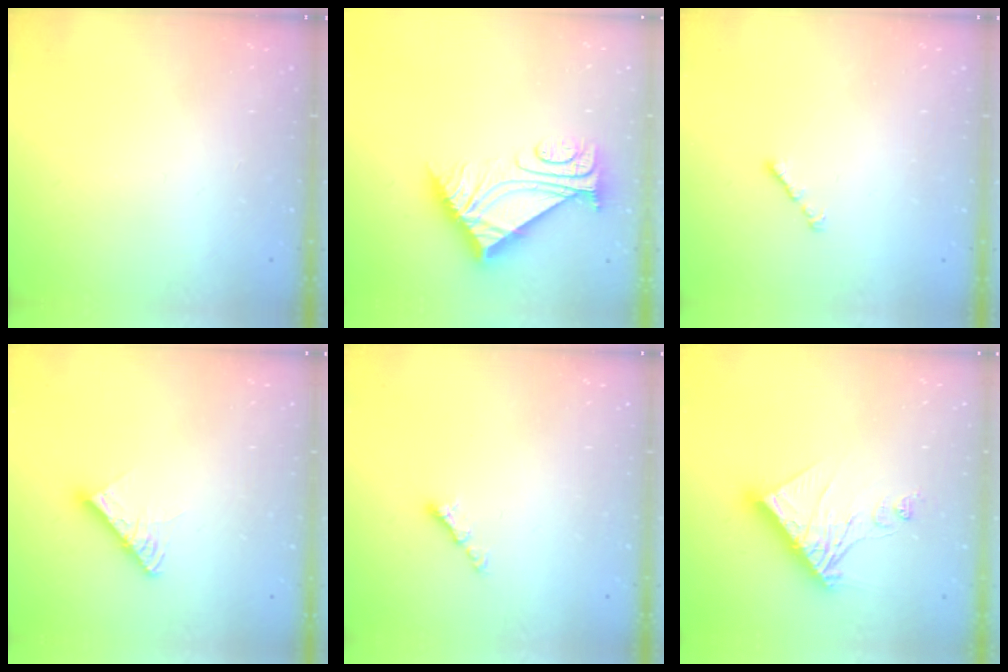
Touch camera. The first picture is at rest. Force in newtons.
{"total": 10.5, "press": 10.5, "slide": 0.5}
{"total": 0.9, "press": 0.8, "slide": 0.5}
{"total": 9.5, "press": 9.4, "slide": 1.0}
{"total": 3.5, "press": 3.5, "slide": 0.6}
{"total": 12.2, "press": 12.1, "slide": 0.9}